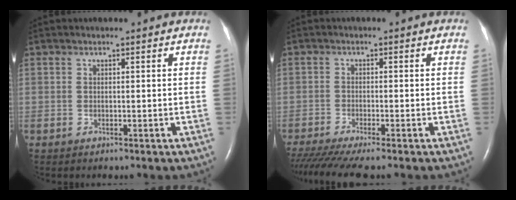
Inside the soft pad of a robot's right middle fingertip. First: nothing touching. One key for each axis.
{"total": 8.2, "fx": -6.9, "fy": -0.1, "fz": 4.4, "tx": -0.070, "ty": -0.022, "tz": -0.115}